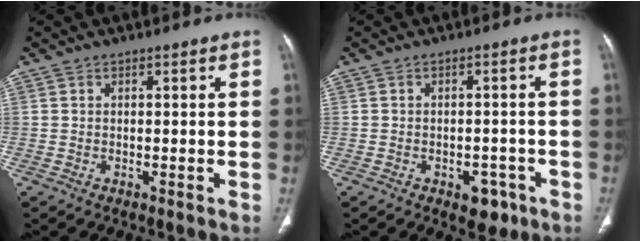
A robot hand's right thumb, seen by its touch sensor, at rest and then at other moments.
{"total": 4.6, "force": [-2.4, 2.9, 2.6], "torque": [-0.014, 0.015, -0.026]}